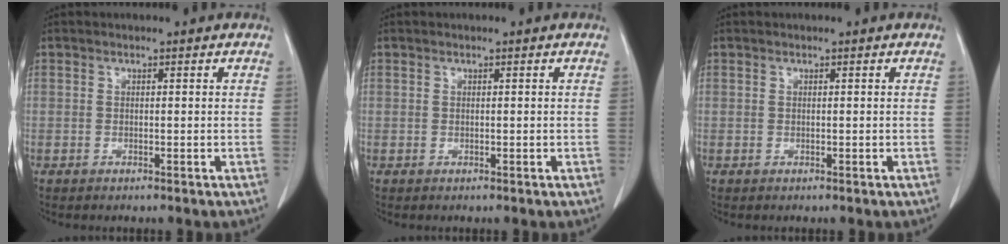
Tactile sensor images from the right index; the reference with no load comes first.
{"total": 0.0}
{"total": 0.0}